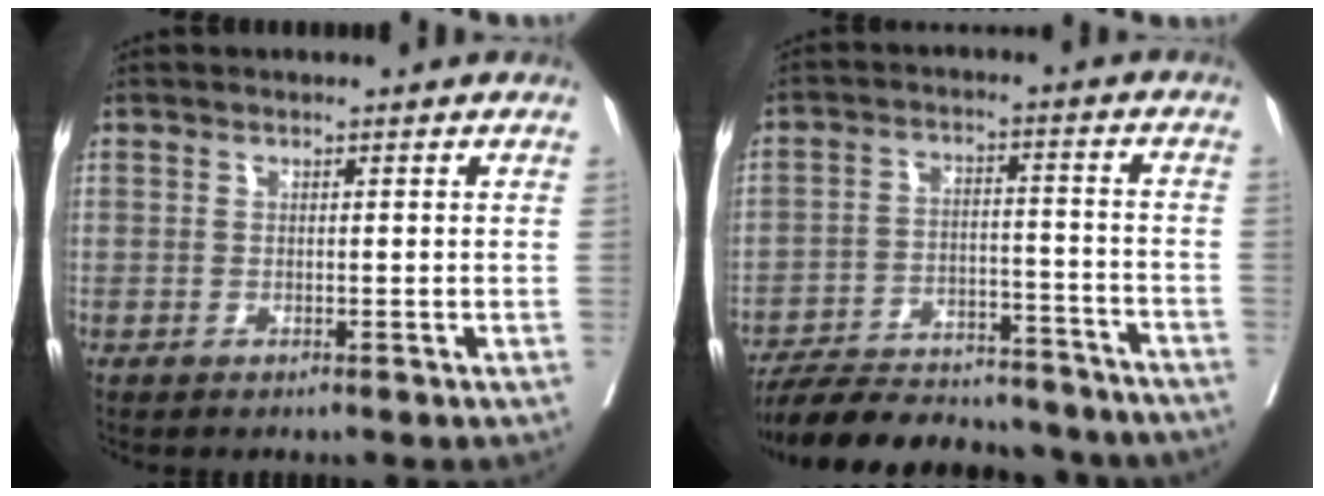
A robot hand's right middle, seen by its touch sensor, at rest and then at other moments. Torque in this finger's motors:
{"motor_torque": [0.98, -1.16, 0.57, 0.12]}